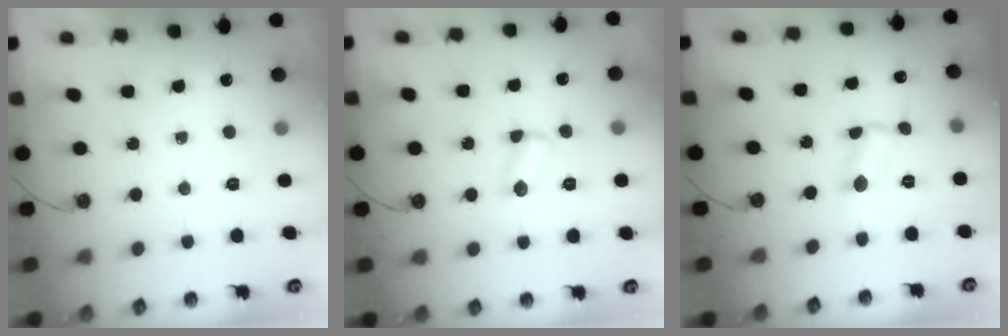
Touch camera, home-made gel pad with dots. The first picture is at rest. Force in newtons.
{"total": 2.9, "press": 2.9, "slide": 0.5}
{"total": 2.0, "press": 2.0, "slide": 0.3}